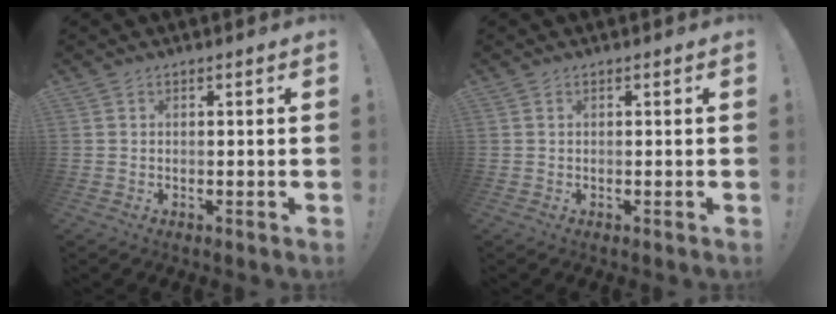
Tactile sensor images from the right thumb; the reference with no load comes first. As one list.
[{"total": 0.0}]